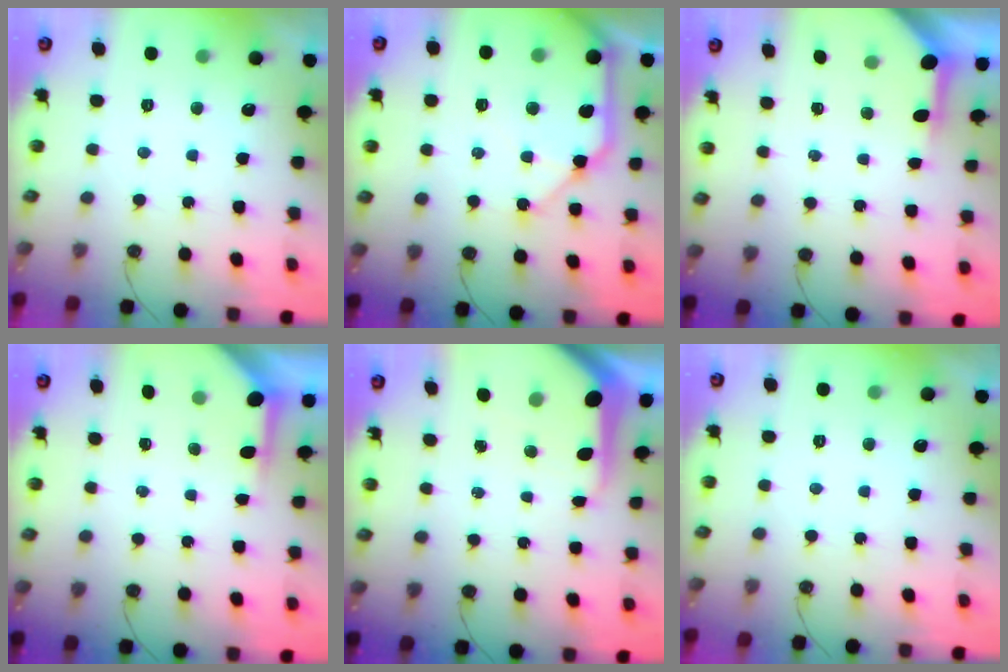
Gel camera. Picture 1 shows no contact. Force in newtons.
{"total": 13.6, "press": 13.4, "slide": 2.2}
{"total": 3.9, "press": 3.9, "slide": 0.4}
{"total": 3.9, "press": 3.9, "slide": 0.3}
{"total": 11.7, "press": 11.6, "slide": 0.9}
{"total": 0.0}